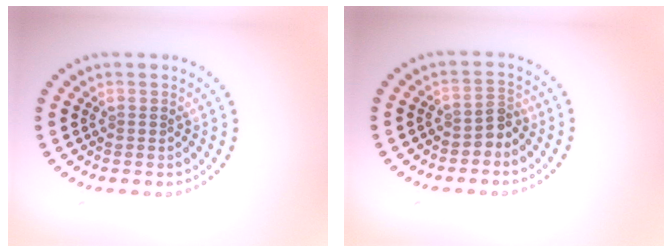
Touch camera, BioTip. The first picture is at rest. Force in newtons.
{"total": 1.5, "press": 1.2, "slide": 1.0}